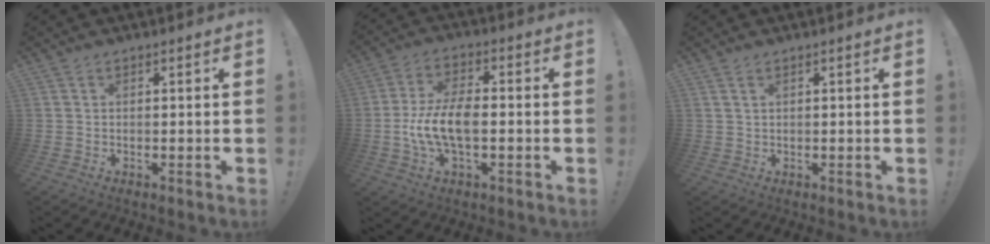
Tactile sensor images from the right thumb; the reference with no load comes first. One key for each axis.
{"total": 10.9, "fx": -1.9, "fy": 4.8, "fz": 9.6, "tx": -0.200, "ty": 0.003, "tz": -0.033}
{"total": 1.6, "fx": 0.9, "fy": 0.9, "fz": 0.9, "tx": -0.019, "ty": 0.001, "tz": 0.017}